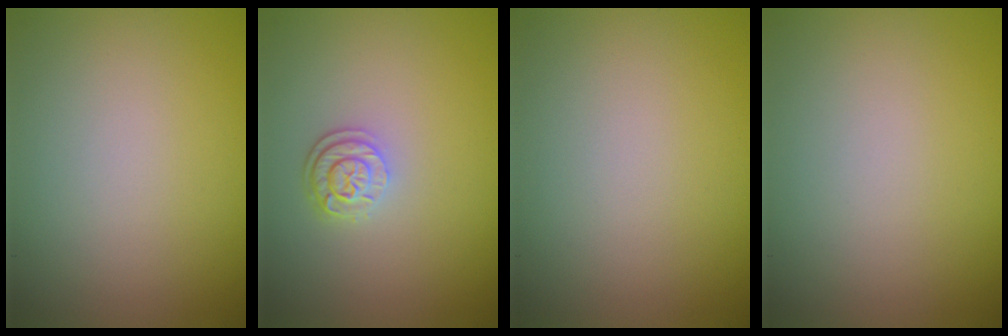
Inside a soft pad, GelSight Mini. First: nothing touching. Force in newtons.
{"total": 2.5, "press": 1.9, "slide": 1.6}
{"total": 0.0}
{"total": 0.0}